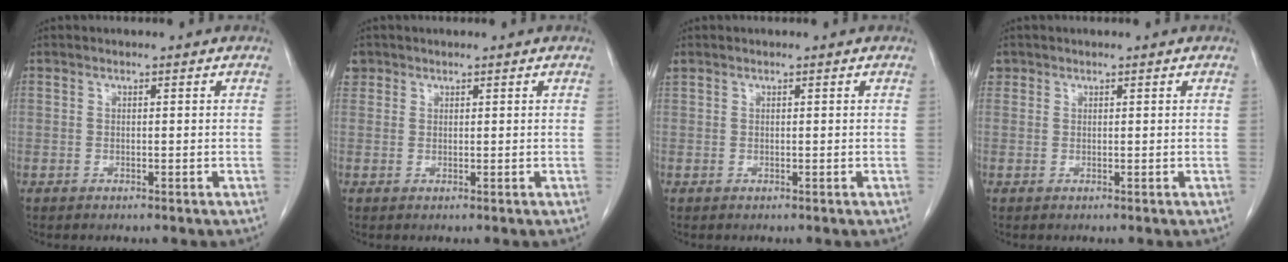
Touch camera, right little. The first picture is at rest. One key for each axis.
{"total": 1.8, "fx": 0.9, "fy": 1.5, "fz": 0.1, "tx": 0.009, "ty": 0.008, "tz": 0.015}
{"total": 0.8, "fx": 0.5, "fy": 0.5, "fz": 0.2, "tx": -0.009, "ty": 0.021, "tz": 0.015}
{"total": 0.8, "fx": 0.5, "fy": 0.7, "fz": 0.0, "tx": 0.008, "ty": 0.005, "tz": 0.007}